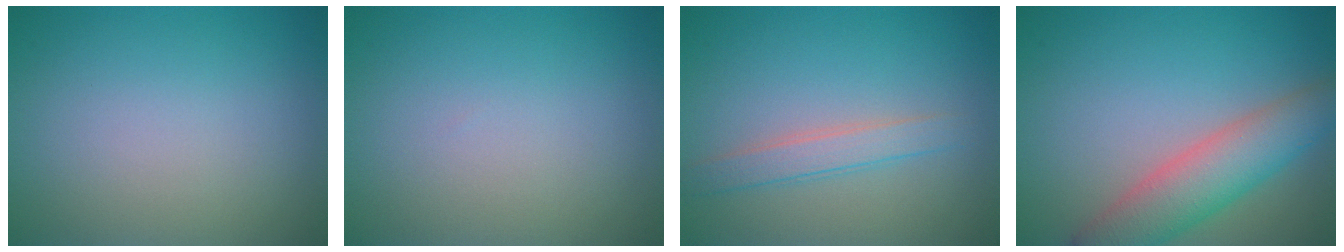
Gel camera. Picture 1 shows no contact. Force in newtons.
{"total": 0.0}
{"total": 2.3, "press": 2.2, "slide": 0.1}
{"total": 5.8, "press": 5.8, "slide": 0.2}